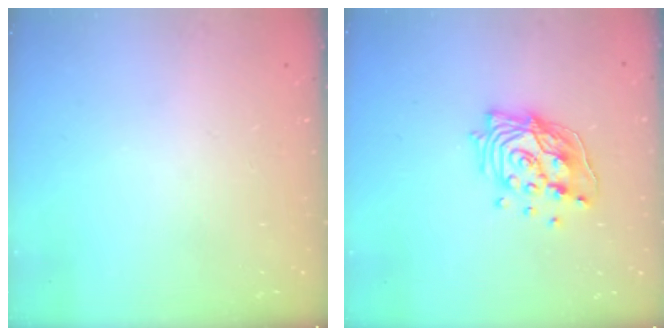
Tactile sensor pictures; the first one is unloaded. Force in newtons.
{"total": 15.9, "press": 15.9, "slide": 1.5}